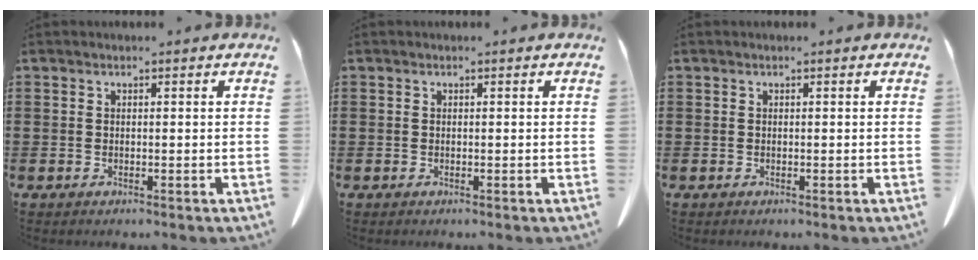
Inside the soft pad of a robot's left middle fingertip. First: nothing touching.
{"total": 0.0}
{"total": 0.0}